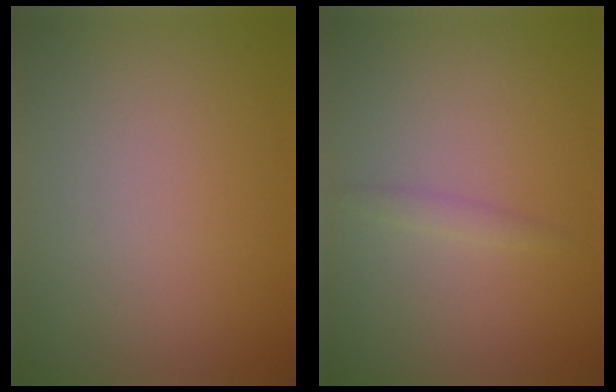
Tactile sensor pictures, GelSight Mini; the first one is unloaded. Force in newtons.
{"total": 0.8, "press": 0.8, "slide": 0.1}